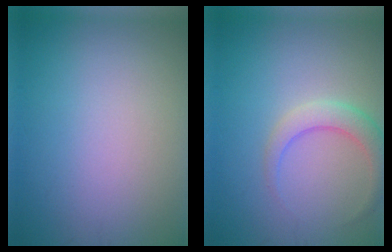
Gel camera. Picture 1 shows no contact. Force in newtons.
{"total": 2.9, "press": 2.9, "slide": 0.1}